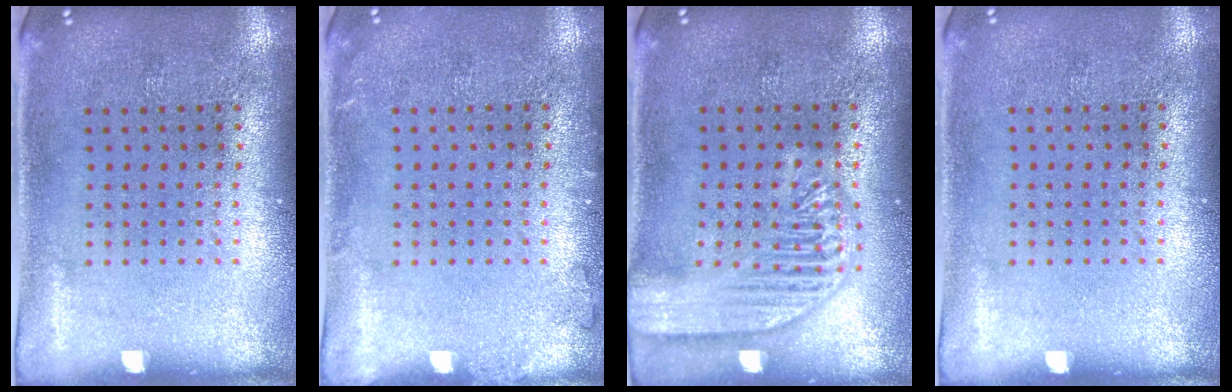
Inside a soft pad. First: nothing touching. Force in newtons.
{"total": 0.9, "press": 0.8, "slide": 0.2}
{"total": 3.7, "press": 3.7, "slide": 0.4}
{"total": 0.0}